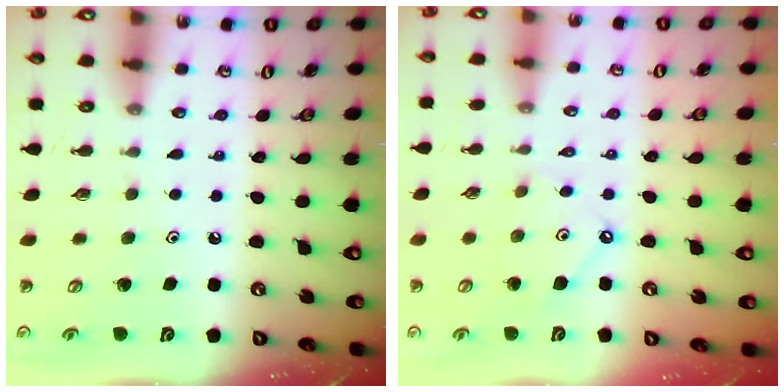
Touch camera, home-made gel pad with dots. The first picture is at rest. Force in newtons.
{"total": 5.5, "press": 5.4, "slide": 0.7}